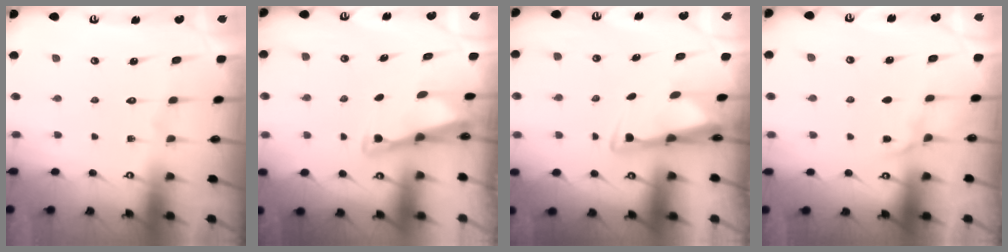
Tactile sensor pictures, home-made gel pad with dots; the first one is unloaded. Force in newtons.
{"total": 2.7, "press": 2.7, "slide": 0.1}
{"total": 2.9, "press": 2.8, "slide": 1.0}
{"total": 4.2, "press": 4.2, "slide": 0.6}